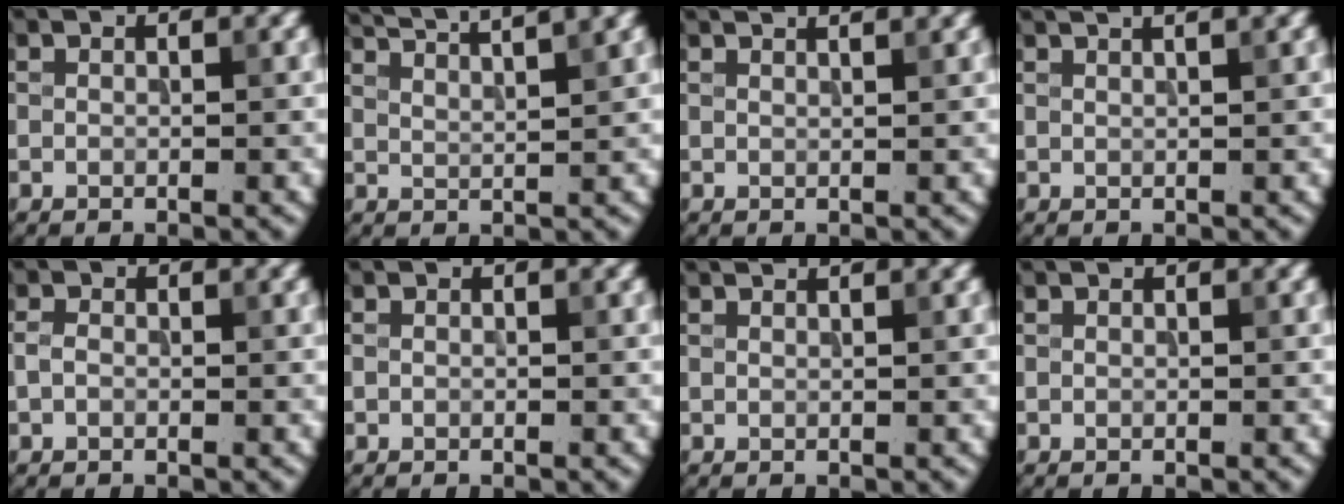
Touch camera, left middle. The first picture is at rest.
{"total": 7.1, "force": [5.9, 1.2, 3.8], "torque": [-0.046, 0.037, 0.059]}
{"total": 2.7, "force": [2.1, 0.7, 1.5], "torque": [-0.005, 0.018, 0.003]}
{"total": 3.0, "force": [2.1, 0.9, 2.0], "torque": [-0.008, 0.018, 0.006]}
{"total": 1.0, "force": [-0.3, 0.7, 0.6], "torque": [-0.015, 0.004, -0.010]}
{"total": 0.0}
{"total": 0.5, "force": [0.5, -0.3, 0.0], "torque": [-0.002, 0.003, 0.011]}
{"total": 0.0}